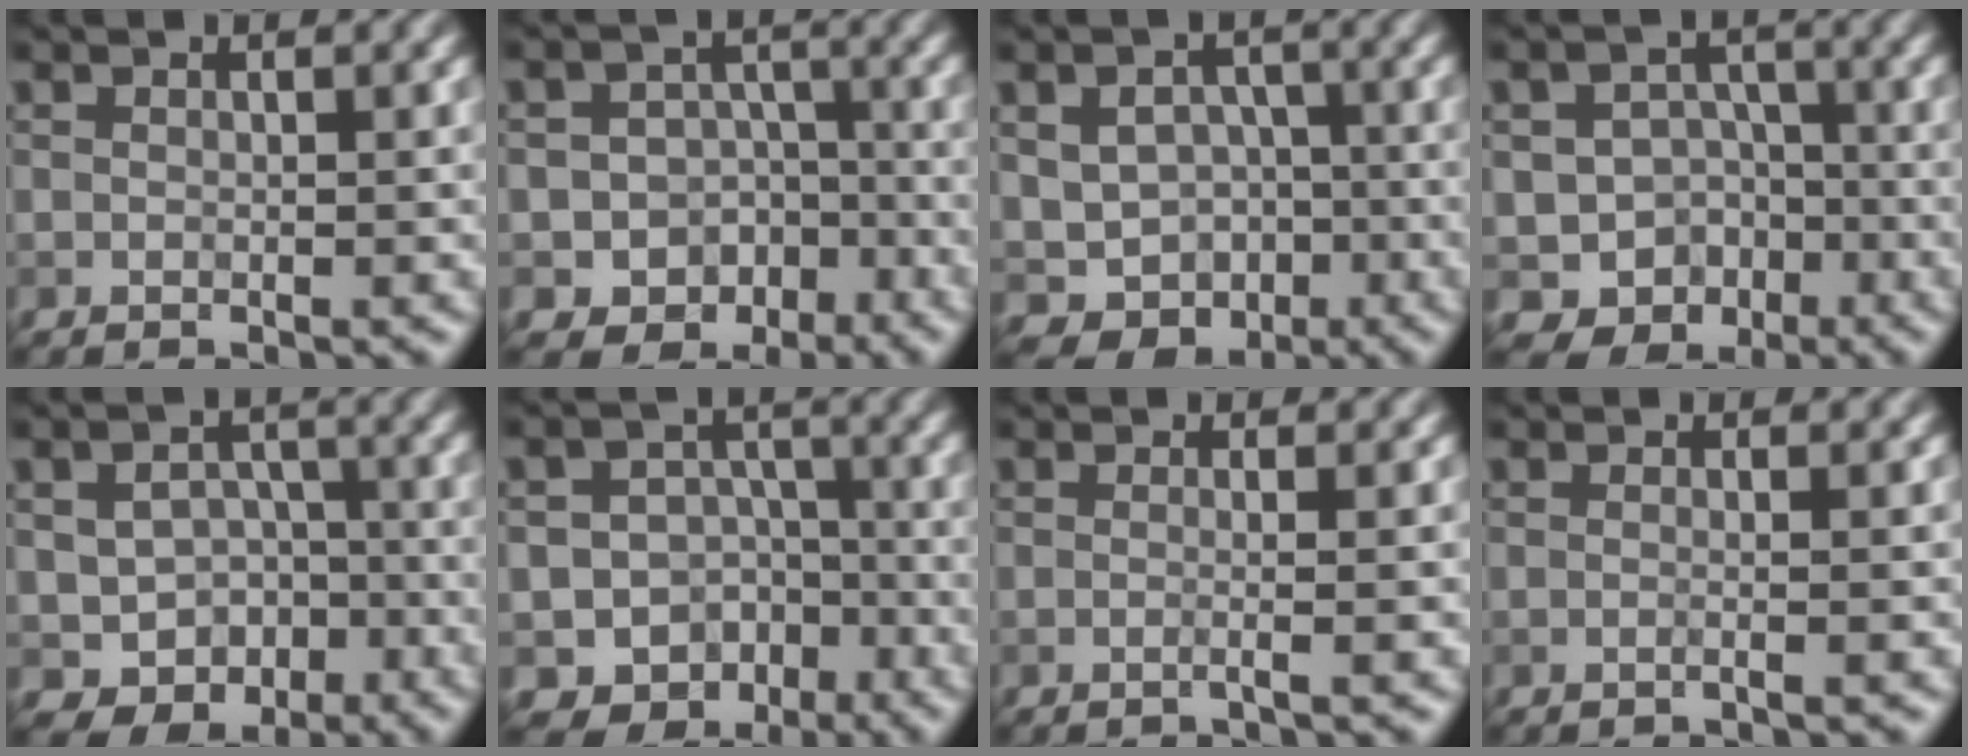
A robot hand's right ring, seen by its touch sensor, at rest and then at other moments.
{"total": 7.9, "force": [-4.3, 6.4, 1.8], "torque": [-0.001, -0.011, -0.079]}
{"total": 6.6, "force": [-2.2, 5.4, 3.2], "torque": [-0.032, 0.000, -0.034]}
{"total": 7.3, "force": [-3.5, 6.3, 1.6], "torque": [-0.001, -0.007, -0.069]}
{"total": 5.9, "force": [-2.4, 4.6, 2.9], "torque": [-0.041, -0.004, -0.026]}
{"total": 11.4, "force": [-6.3, 9.3, 1.9], "torque": [-0.017, -0.021, -0.106]}
{"total": 1.6, "force": [0.0, 0.6, 1.5], "torque": [-0.011, -0.010, -0.023]}
{"total": 1.8, "force": [0.3, 0.9, 1.5], "torque": [0.007, -0.007, -0.023]}